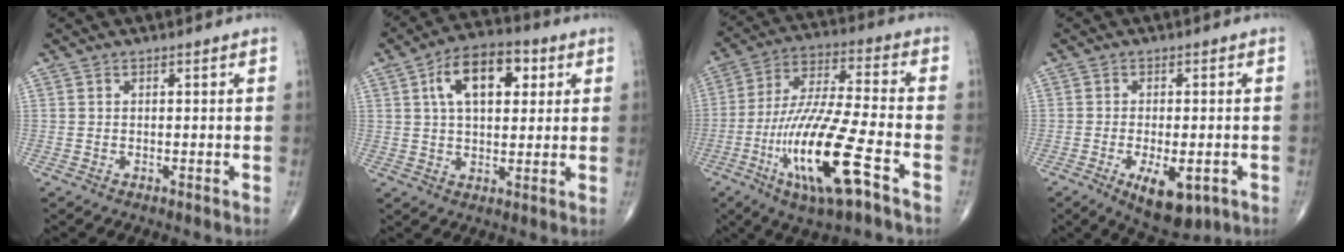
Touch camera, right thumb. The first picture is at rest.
{"total": 12.7, "force": [4.0, 7.1, 9.8], "torque": [-0.139, 0.009, 0.059]}
{"total": 19.4, "force": [-7.9, 3.9, 17.2], "torque": [-0.362, 0.016, -0.137]}
{"total": 8.9, "force": [-3.5, 3.9, 7.2], "torque": [-0.102, -0.004, -0.043]}